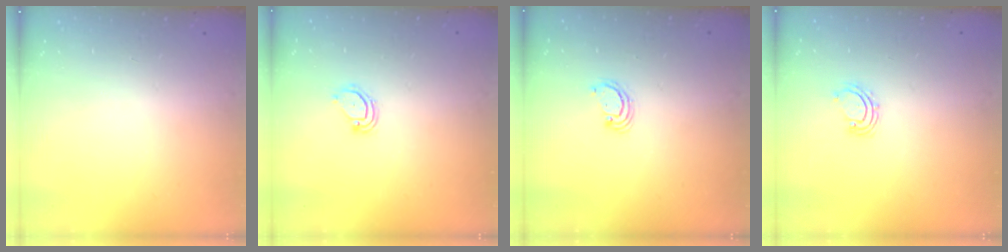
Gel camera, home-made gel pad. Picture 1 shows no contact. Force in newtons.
{"total": 3.4, "press": 3.4, "slide": 0.2}
{"total": 3.1, "press": 3.1, "slide": 0.2}
{"total": 2.9, "press": 2.9, "slide": 0.4}